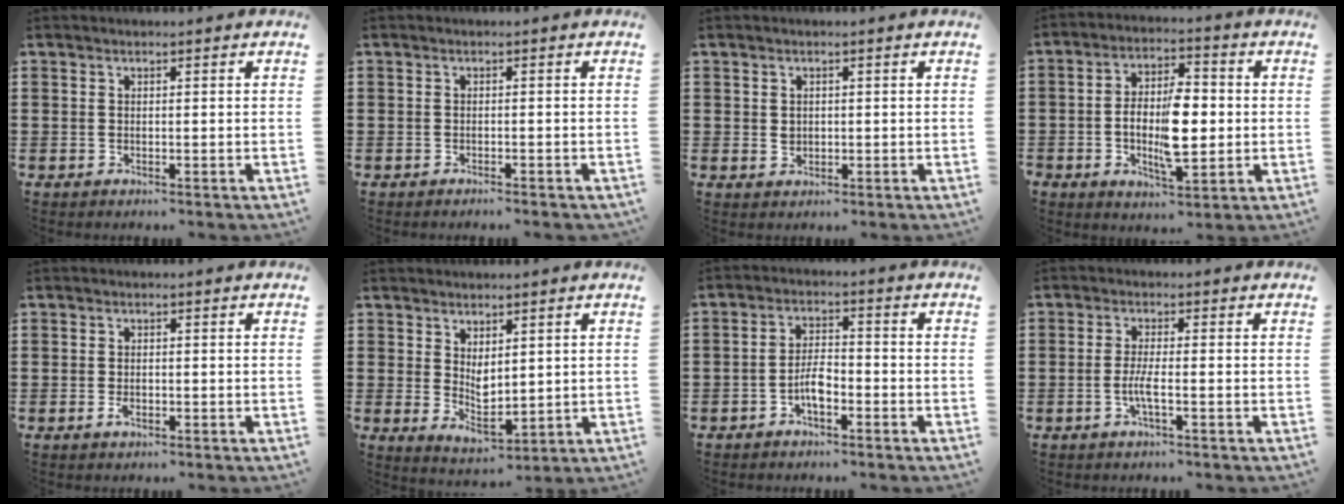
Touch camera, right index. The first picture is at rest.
{"total": 0.8, "force": [-0.8, -0.1, 0.3], "torque": [-0.007, -0.003, -0.015]}
{"total": 1.3, "force": [0.2, 1.1, 0.7], "torque": [-0.015, 0.008, 0.002]}
{"total": 9.1, "force": [-1.2, 4.1, 8.1], "torque": [-0.147, 0.006, -0.023]}
{"total": 1.4, "force": [-0.5, 0.7, 1.1], "torque": [-0.029, -0.003, -0.013]}
{"total": 3.2, "force": [1.5, 1.8, 2.2], "torque": [-0.047, -0.004, 0.029]}
{"total": 4.2, "force": [-2.0, 1.7, 3.3], "torque": [-0.071, 0.005, -0.041]}
{"total": 3.3, "force": [-1.2, 0.4, 3.1], "torque": [-0.068, -0.005, -0.027]}